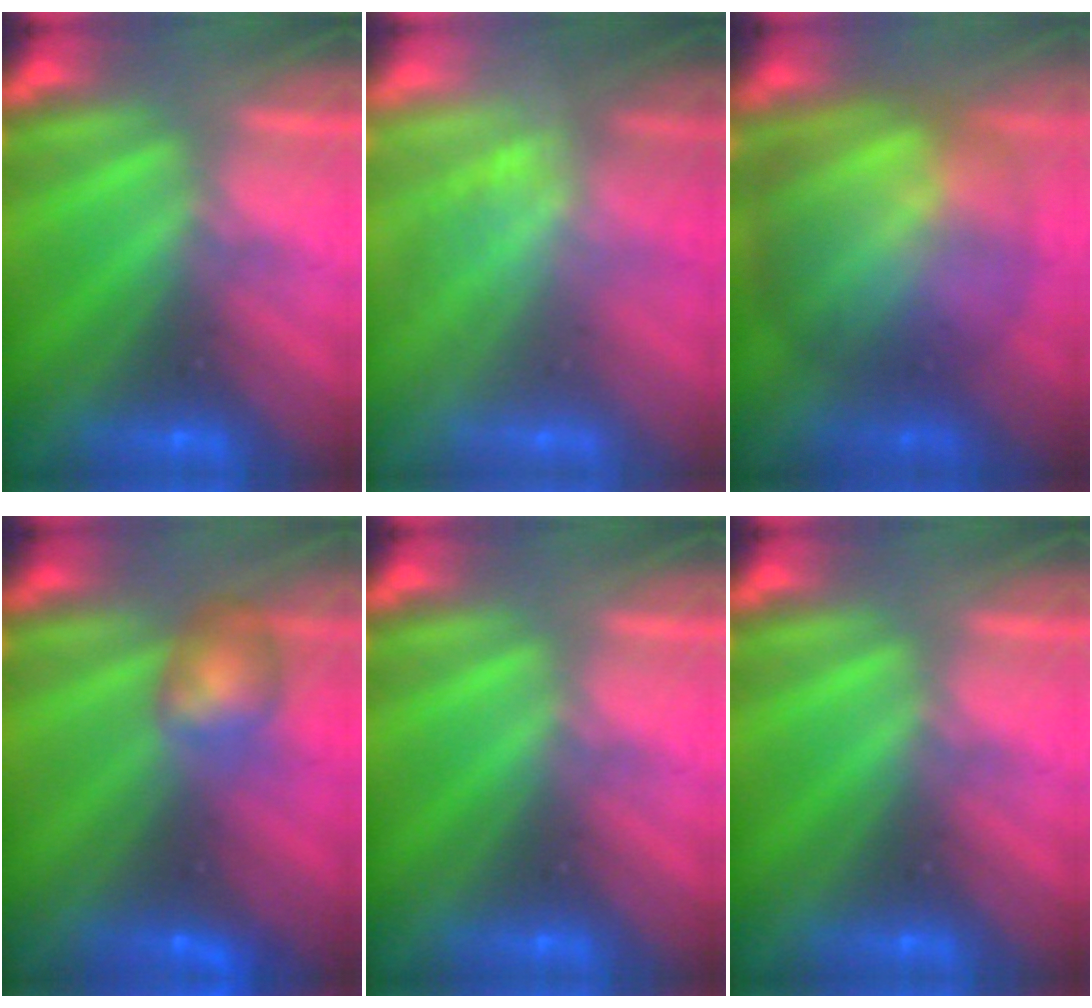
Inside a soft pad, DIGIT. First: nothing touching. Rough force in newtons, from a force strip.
{"total": 1.6}
{"total": 9.3}
{"total": 5.5}
{"total": 0.0}
{"total": 0.0}